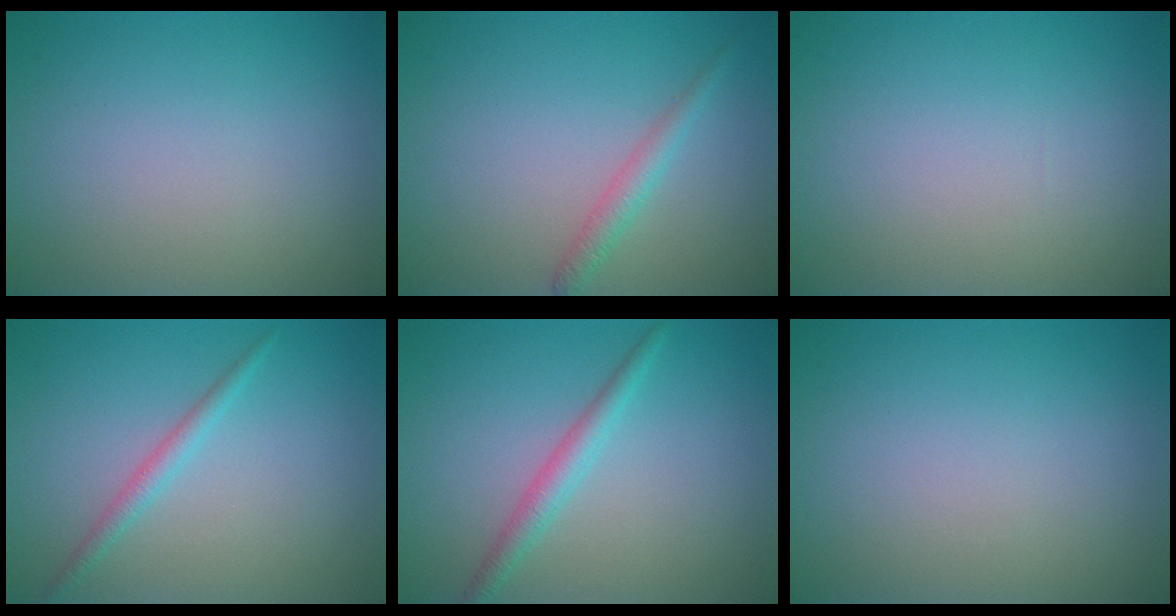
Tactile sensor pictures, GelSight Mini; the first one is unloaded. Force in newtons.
{"total": 1.8, "press": 1.8, "slide": 0.0}
{"total": 0.0}
{"total": 1.6, "press": 1.6, "slide": 0.1}
{"total": 1.5, "press": 1.5, "slide": 0.1}
{"total": 0.0}